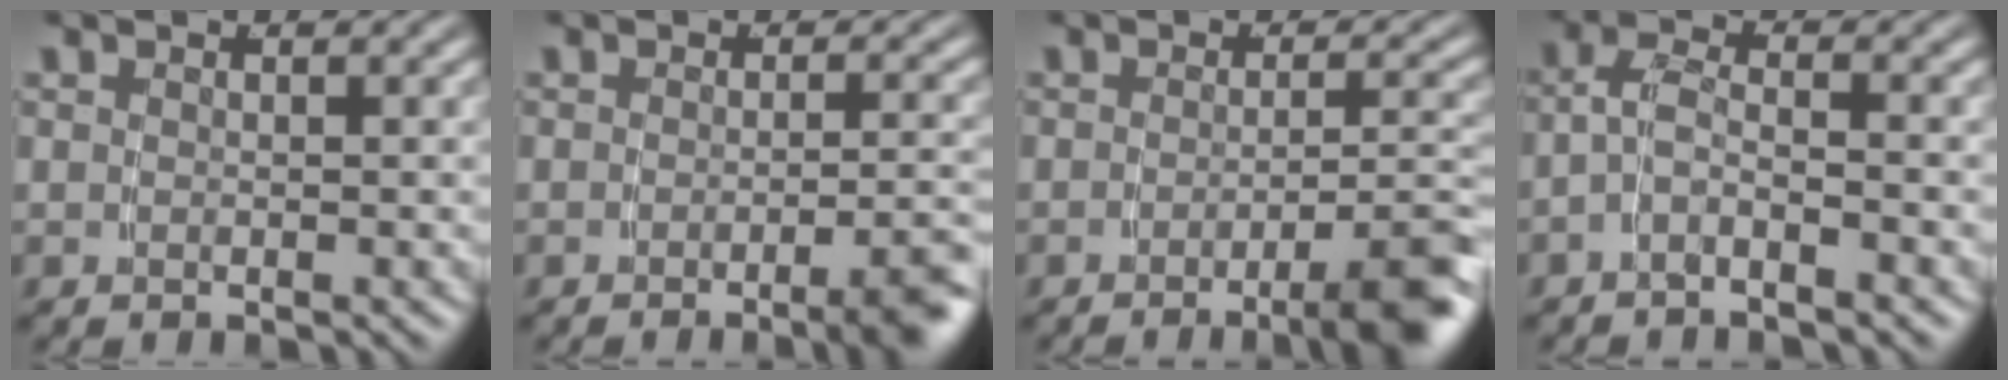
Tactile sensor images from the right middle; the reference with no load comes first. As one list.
[{"total": 3.9, "force": [-2.4, 0.3, 3.0], "torque": [-0.030, 0.007, -0.044]}, {"total": 5.7, "force": [-3.4, 0.7, 4.6], "torque": [-0.050, 0.001, -0.056]}, {"total": 2.6, "force": [-1.6, 0.9, 1.8], "torque": [-0.043, -0.014, -0.027]}]